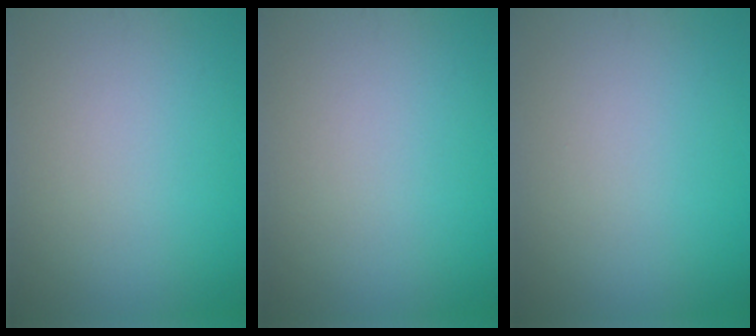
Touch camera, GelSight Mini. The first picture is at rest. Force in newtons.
{"total": 0.0}
{"total": 0.0}